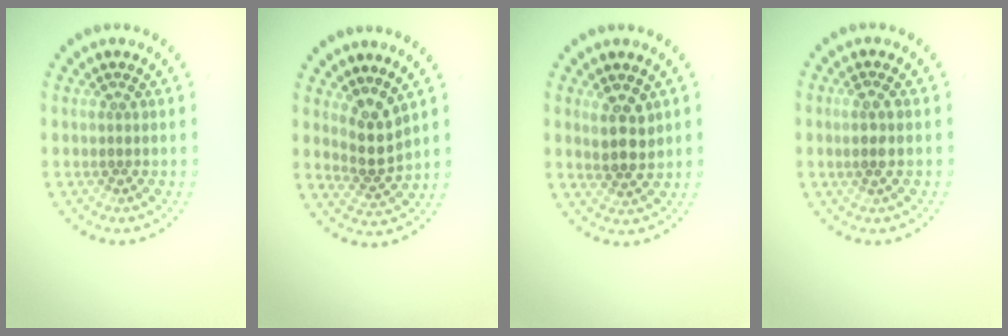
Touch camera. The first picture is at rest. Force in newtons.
{"total": 2.7, "press": 2.1, "slide": 1.7}
{"total": 2.6, "press": 2.5, "slide": 0.8}
{"total": 1.3, "press": 1.1, "slide": 0.7}